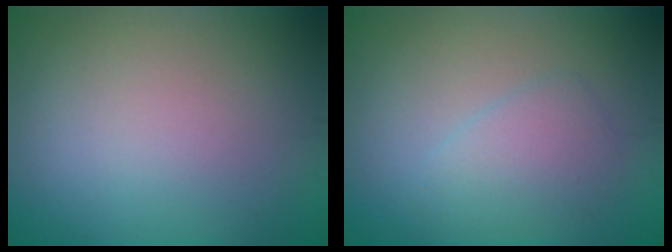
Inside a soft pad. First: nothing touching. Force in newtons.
{"total": 2.6, "press": 2.5, "slide": 0.1}